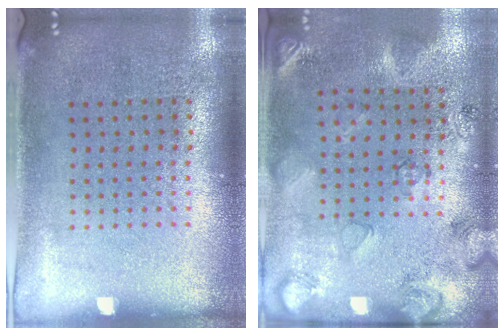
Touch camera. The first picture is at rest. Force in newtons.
{"total": 2.6, "press": 1.8, "slide": 1.9}